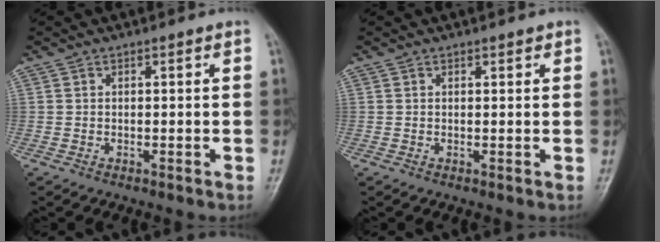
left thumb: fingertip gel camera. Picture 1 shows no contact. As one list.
[{"total": 1.0, "force": [0.6, 0.5, 0.6], "torque": [-0.003, -0.002, 0.006]}]